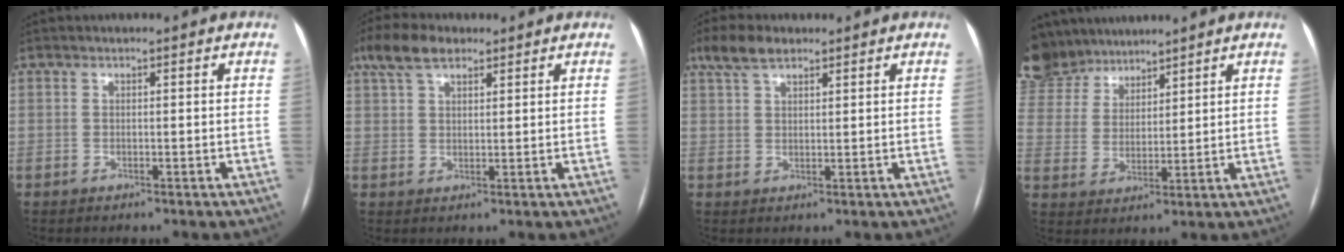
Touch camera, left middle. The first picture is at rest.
{"total": 6.7, "force": [4.5, 2.8, 4.0], "torque": [-0.087, 0.030, 0.087]}
{"total": 5.2, "force": [3.7, 2.0, 3.0], "torque": [-0.071, 0.023, 0.075]}
{"total": 13.3, "force": [11.9, 4.8, 3.5], "torque": [-0.108, 0.022, 0.240]}